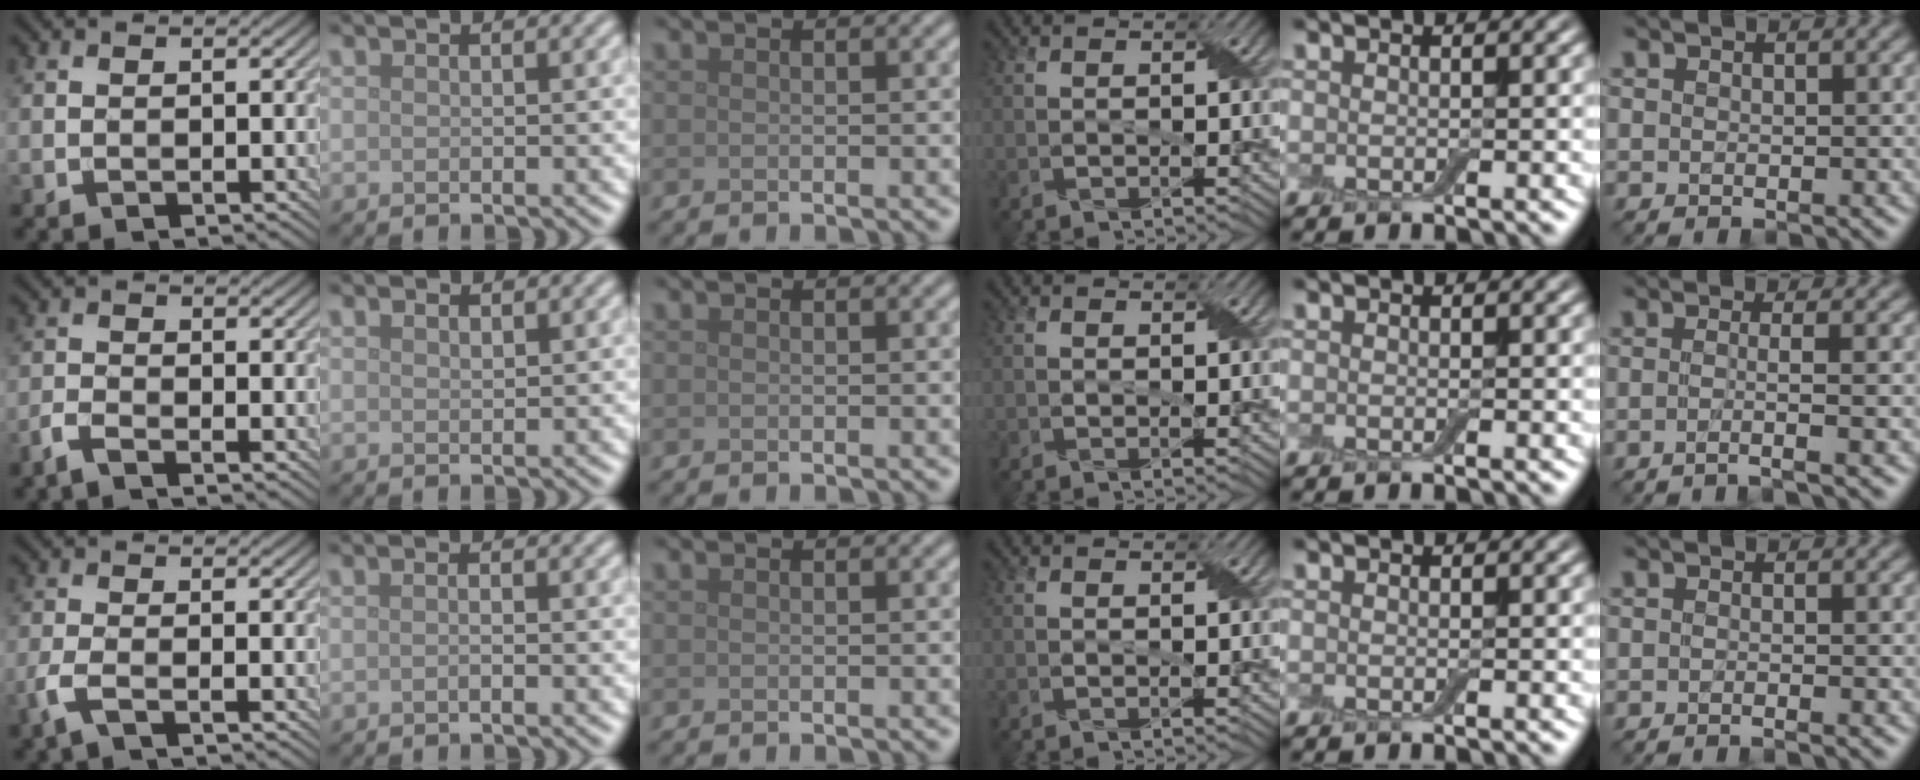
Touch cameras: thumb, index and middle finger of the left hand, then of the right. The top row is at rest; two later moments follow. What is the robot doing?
{"motion": "peel", "object": "bubble wrap"}